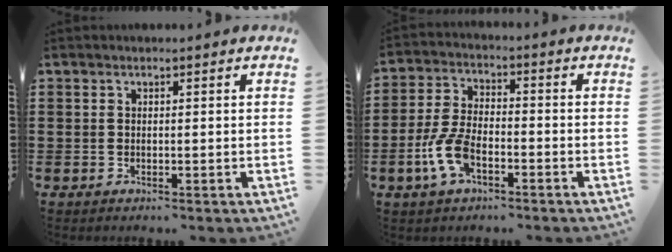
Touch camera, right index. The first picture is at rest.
{"total": 7.0, "force": [-2.8, 3.3, 5.6], "torque": [-0.139, -0.007, -0.059]}